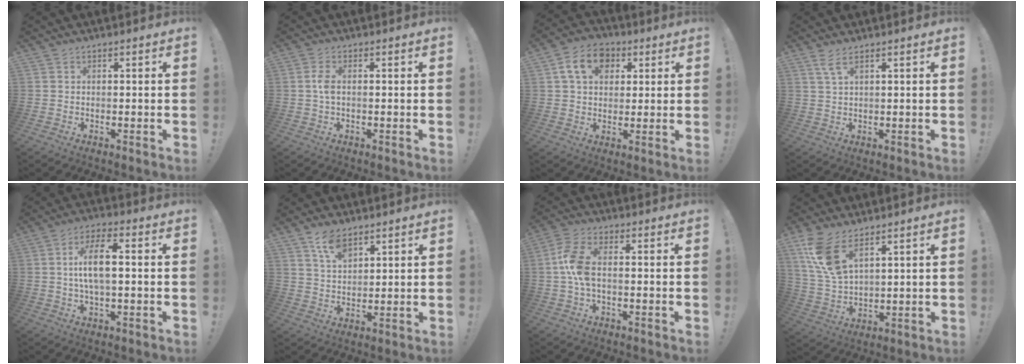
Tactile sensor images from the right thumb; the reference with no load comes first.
{"total": 3.3, "force": [0.0, 1.4, 3.0], "torque": [-0.067, 0.008, -0.001]}
{"total": 12.0, "force": [4.4, 8.9, 6.7], "torque": [-0.099, 0.000, 0.085]}
{"total": 3.7, "force": [2.3, 0.7, 2.8], "torque": [-0.054, -0.009, 0.040]}
{"total": 9.6, "force": [0.7, 3.3, 9.0], "torque": [-0.158, 0.002, 0.008]}
{"total": 7.2, "force": [5.2, 3.1, 3.9], "torque": [-0.073, -0.026, 0.095]}
{"total": 8.6, "force": [-0.2, 4.0, 7.6], "torque": [-0.167, 0.002, -0.001]}
{"total": 11.5, "force": [6.9, 5.3, 7.5], "torque": [-0.152, -0.031, 0.131]}